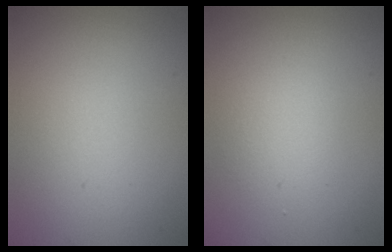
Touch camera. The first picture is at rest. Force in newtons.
{"total": 2.0, "press": 2.0, "slide": 0.1}